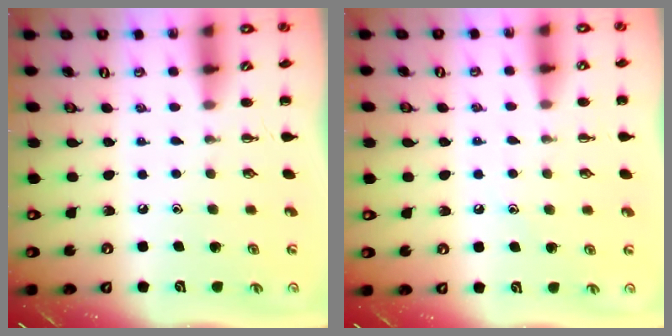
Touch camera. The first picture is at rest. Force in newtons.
{"total": 7.8, "press": 7.7, "slide": 1.4}